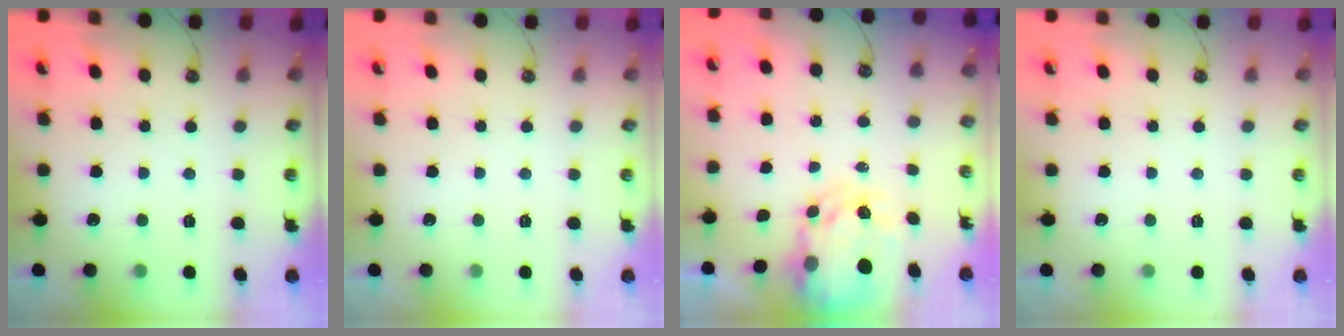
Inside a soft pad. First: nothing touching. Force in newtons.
{"total": 0.0}
{"total": 5.0, "press": 5.0, "slide": 0.4}
{"total": 0.0}